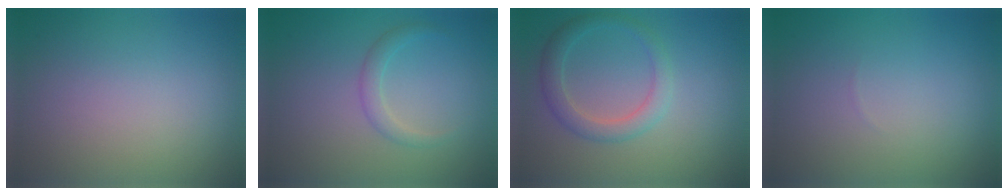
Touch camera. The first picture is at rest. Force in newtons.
{"total": 1.5, "press": 1.5, "slide": 0.0}
{"total": 2.7, "press": 2.7, "slide": 0.2}
{"total": 0.0}